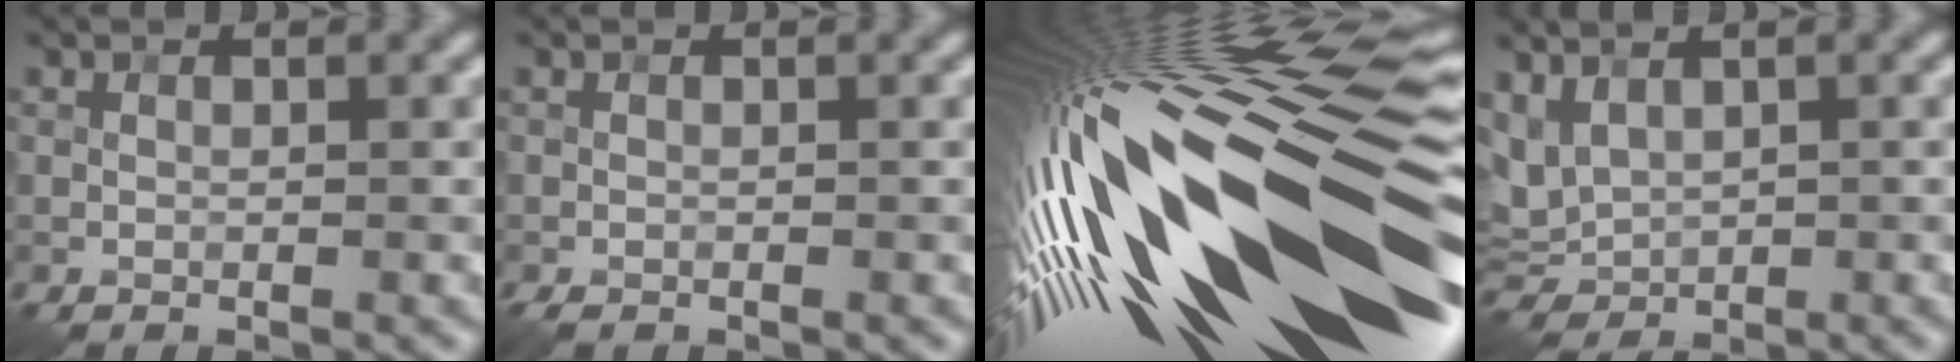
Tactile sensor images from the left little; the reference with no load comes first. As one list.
[{"total": 0.8, "force": [-0.7, 0.4, 0.2], "torque": [-0.004, -0.003, -0.013]}, {"total": 21.3, "force": [-2.9, 7.9, 19.6], "torque": [-0.363, -0.020, -0.063]}, {"total": 4.2, "force": [1.5, 2.7, 2.8], "torque": [-0.064, 0.003, 0.034]}]